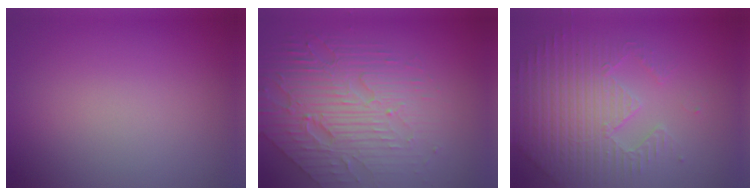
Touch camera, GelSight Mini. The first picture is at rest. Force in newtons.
{"total": 7.3, "press": 5.3, "slide": 5.1}
{"total": 4.8, "press": 4.4, "slide": 1.9}